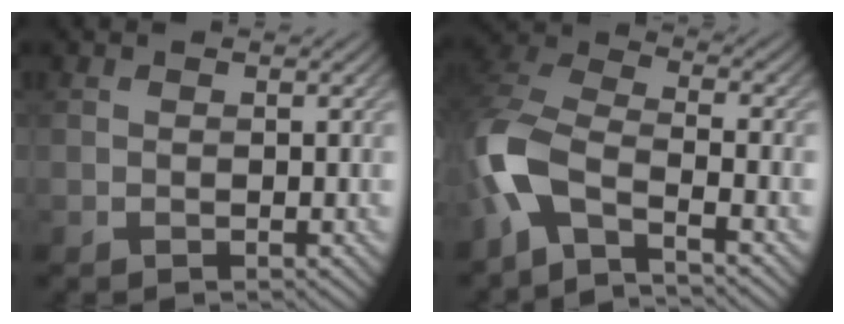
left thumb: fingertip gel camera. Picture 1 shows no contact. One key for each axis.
{"total": 9.5, "fx": -4.9, "fy": 3.6, "fz": 7.3, "tx": -0.163, "ty": -0.001, "tz": -0.122}